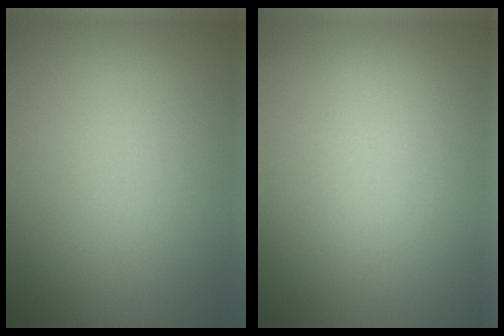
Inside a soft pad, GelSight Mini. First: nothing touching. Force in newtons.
{"total": 0.0}